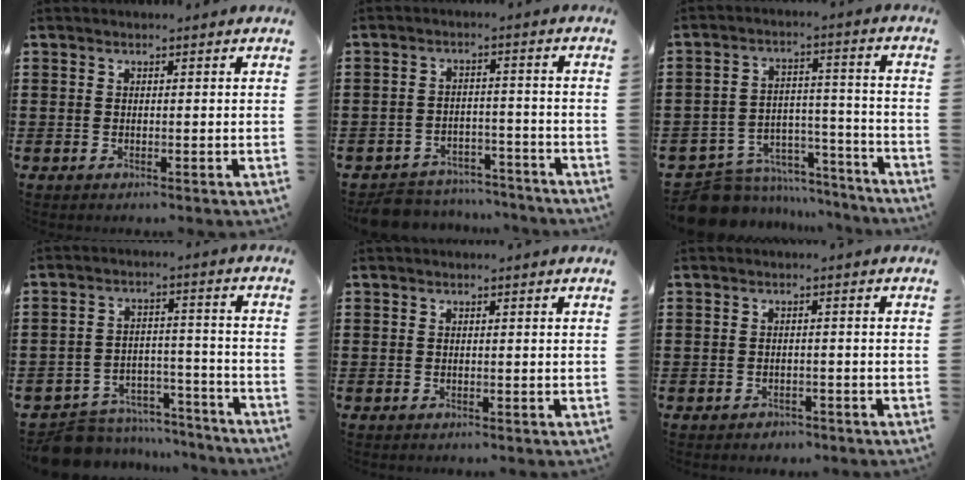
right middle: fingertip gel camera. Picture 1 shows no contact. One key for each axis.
{"total": 5.6, "fx": -5.4, "fy": 1.2, "fz": 0.4, "tx": -0.010, "ty": 0.015, "tz": -0.111}
{"total": 8.8, "fx": -8.0, "fy": 3.2, "fz": 1.7, "tx": -0.037, "ty": 0.022, "tz": -0.153}
{"total": 7.8, "fx": -7.5, "fy": 1.9, "fz": 1.0, "tx": -0.019, "ty": 0.026, "tz": -0.146}
{"total": 0.0}
{"total": 1.0, "fx": -1.0, "fy": 0.4, "fz": 0.0, "tx": -0.004, "ty": 0.003, "tz": -0.023}